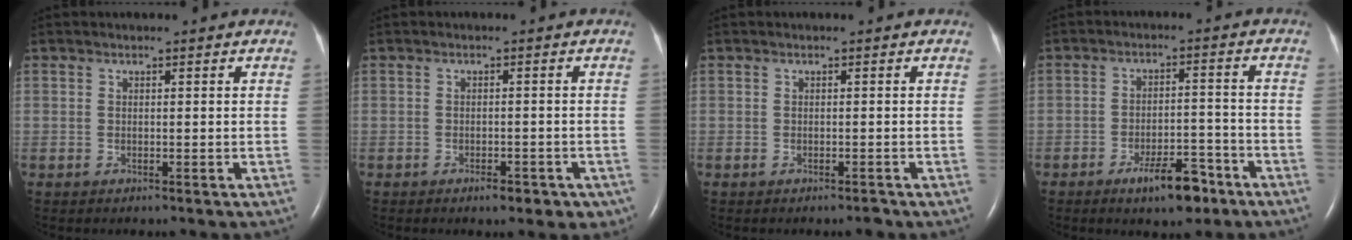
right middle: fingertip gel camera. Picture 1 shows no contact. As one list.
[{"total": 3.8, "force": [-2.5, 1.8, 2.3], "torque": [-0.023, 0.001, -0.028]}, {"total": 0.7, "force": [-0.6, 0.0, 0.4], "torque": [-0.008, -0.001, -0.009]}, {"total": 7.1, "force": [-4.7, 2.3, 4.8], "torque": [-0.077, 0.002, -0.071]}]